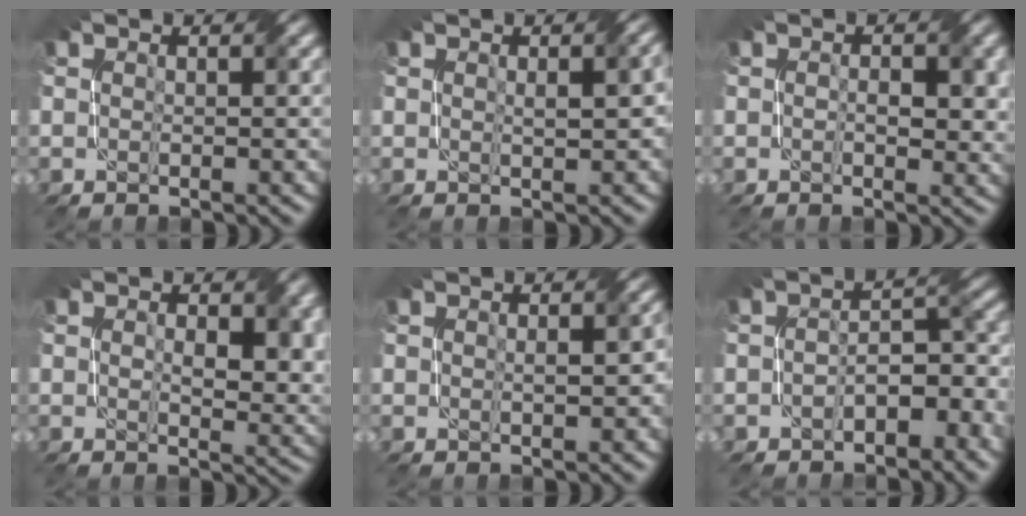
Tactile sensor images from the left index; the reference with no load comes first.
{"total": 2.3, "force": [0.4, 0.8, 2.1], "torque": [-0.025, 0.007, 0.018]}
{"total": 2.7, "force": [0.2, 1.4, 2.2], "torque": [-0.032, 0.003, 0.010]}
{"total": 4.3, "force": [1.0, 2.2, 3.6], "torque": [-0.053, 0.000, 0.027]}
{"total": 1.6, "force": [0.0, 0.6, 1.5], "torque": [-0.023, 0.004, 0.012]}
{"total": 4.3, "force": [-1.8, 2.3, 3.2], "torque": [-0.040, 0.009, -0.028]}